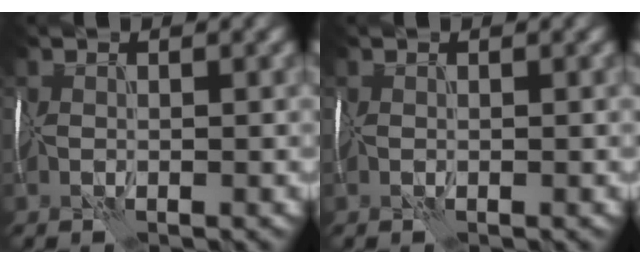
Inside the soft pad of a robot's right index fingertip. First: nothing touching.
{"total": 0.0}